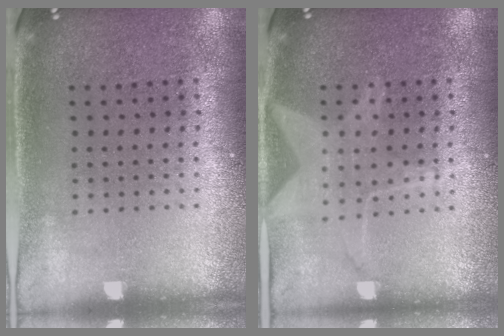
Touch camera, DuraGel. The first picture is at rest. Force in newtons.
{"total": 1.5, "press": 1.5, "slide": 0.2}